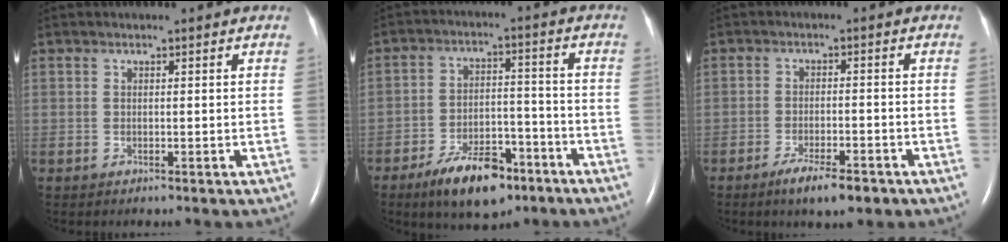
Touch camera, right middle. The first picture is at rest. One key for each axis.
{"total": 11.0, "fx": -7.3, "fy": 4.6, "fz": 6.9, "tx": -0.117, "ty": 0.002, "tz": -0.119}
{"total": 5.8, "fx": -3.9, "fy": 1.3, "fz": 4.0, "tx": -0.072, "ty": -0.007, "tz": -0.060}